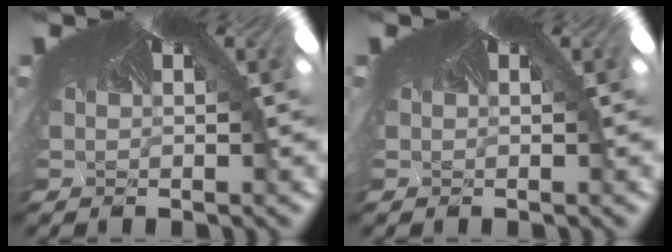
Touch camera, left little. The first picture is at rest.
{"total": 0.0}